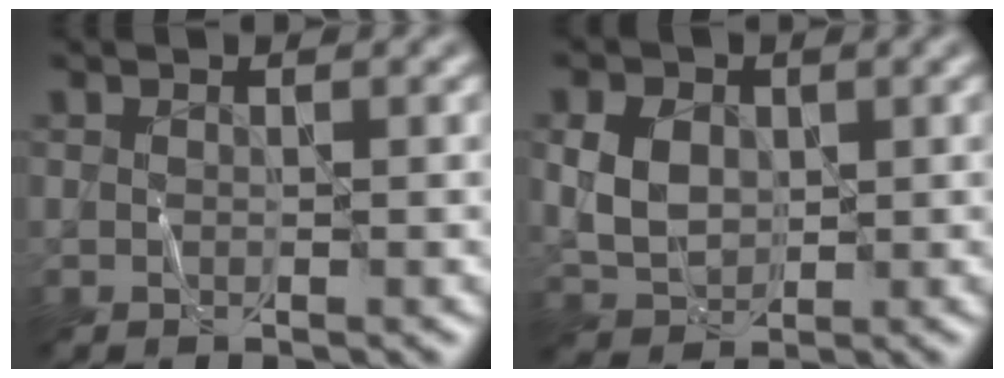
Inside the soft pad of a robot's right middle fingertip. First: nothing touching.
{"total": 4.2, "force": [0.7, 3.2, 2.6], "torque": [-0.058, 0.001, 0.011]}